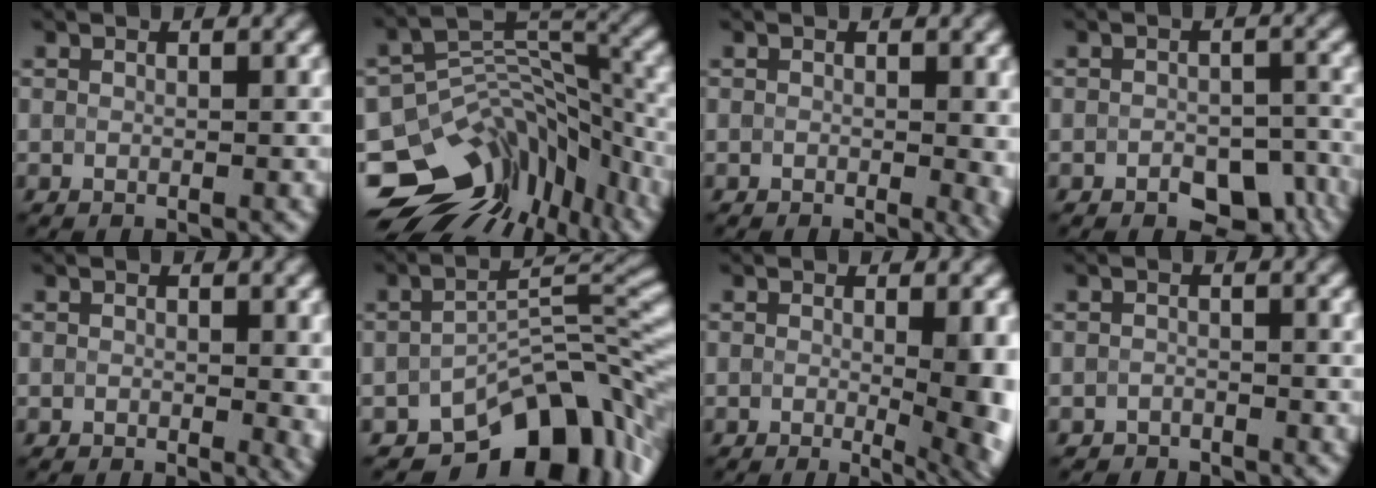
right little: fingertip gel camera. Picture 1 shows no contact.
{"total": 14.5, "force": [-9.0, 8.8, 7.1], "torque": [-0.152, 0.005, -0.117]}
{"total": 1.5, "force": [-0.1, -0.1, 1.5], "torque": [-0.015, 0.002, 0.007]}
{"total": 3.7, "force": [-2.5, 1.6, 2.2], "torque": [-0.031, 0.002, -0.022]}
{"total": 1.2, "force": [-0.1, -0.2, 1.1], "torque": [-0.013, 0.001, 0.007]}
{"total": 10.7, "force": [-7.4, 4.4, 6.3], "torque": [-0.076, 0.005, -0.123]}
{"total": 5.1, "force": [-0.4, 1.0, 5.0], "torque": [-0.056, -0.007, 0.009]}
{"total": 1.7, "force": [-1.5, -0.4, -0.8], "torque": [0.008, -0.002, -0.016]}